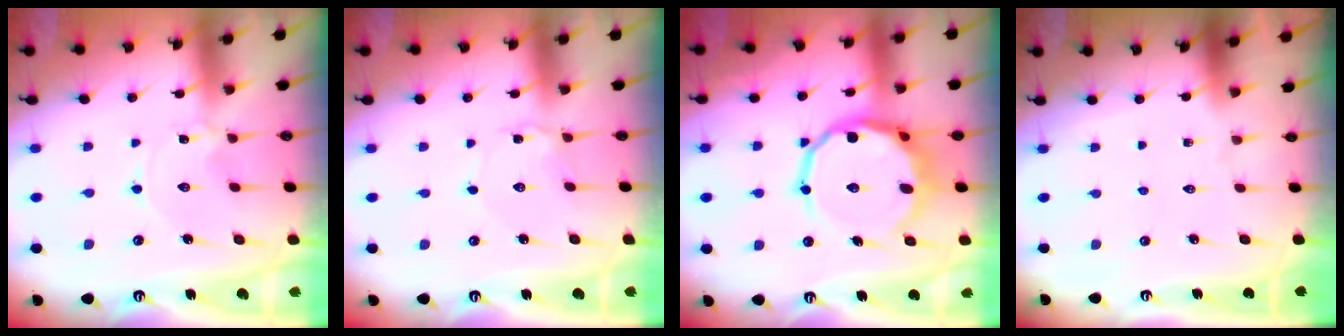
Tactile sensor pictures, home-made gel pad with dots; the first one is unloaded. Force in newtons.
{"total": 2.3, "press": 2.3, "slide": 0.3}
{"total": 13.8, "press": 13.4, "slide": 3.3}
{"total": 0.0}